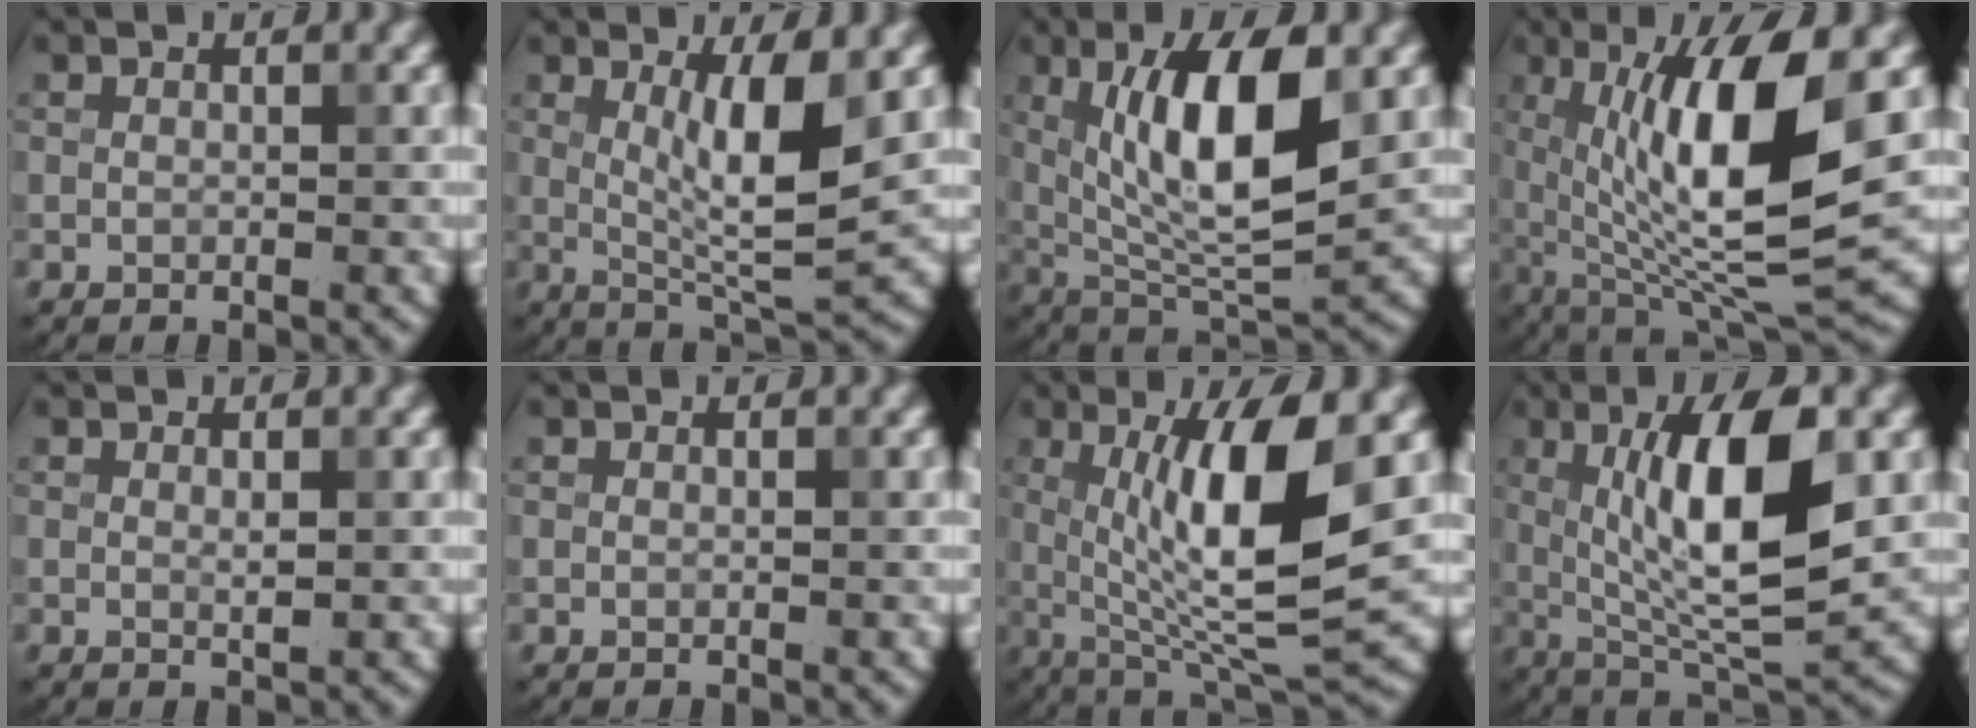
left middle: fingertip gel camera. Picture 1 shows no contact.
{"total": 6.6, "force": [1.2, 1.3, 6.3], "torque": [-0.105, -0.015, 0.025]}
{"total": 10.3, "force": [2.4, 3.4, 9.4], "torque": [-0.153, -0.005, 0.045]}
{"total": 11.9, "force": [1.6, 3.1, 11.4], "torque": [-0.183, -0.009, 0.035]}
{"total": 0.7, "force": [0.2, 0.1, 0.7], "torque": [-0.011, -0.001, 0.002]}
{"total": 0.0}
{"total": 10.8, "force": [1.5, 2.6, 10.4], "torque": [-0.162, -0.009, 0.035]}
{"total": 10.8, "force": [1.7, 3.1, 10.2], "torque": [-0.155, -0.001, 0.031]}